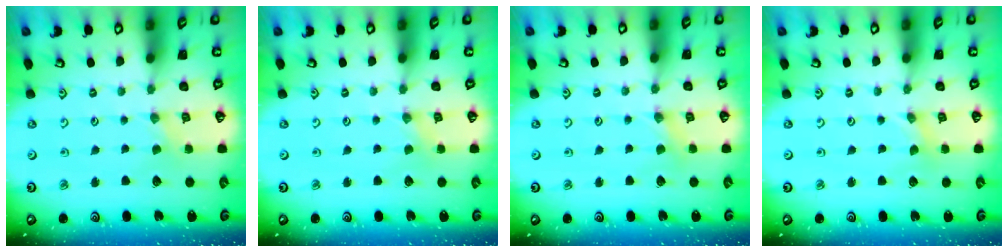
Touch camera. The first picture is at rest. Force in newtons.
{"total": 0.0}
{"total": 2.1, "press": 2.1, "slide": 0.4}
{"total": 0.0}